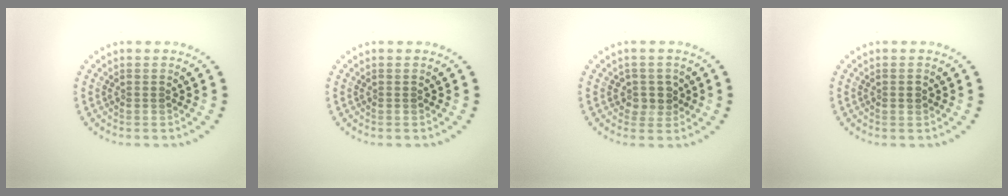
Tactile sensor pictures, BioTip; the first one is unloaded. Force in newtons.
{"total": 0.0}
{"total": 1.8, "press": 1.6, "slide": 0.9}
{"total": 0.9, "press": 0.9, "slide": 0.0}